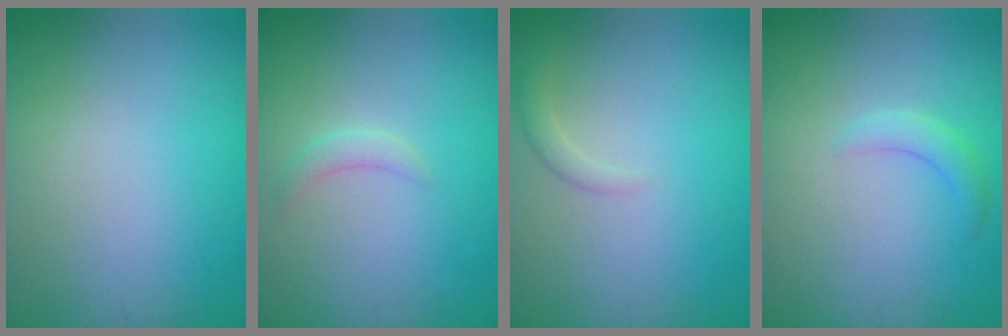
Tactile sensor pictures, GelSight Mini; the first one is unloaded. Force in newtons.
{"total": 1.2, "press": 1.2, "slide": 0.1}
{"total": 1.2, "press": 1.2, "slide": 0.1}
{"total": 1.6, "press": 1.6, "slide": 0.1}